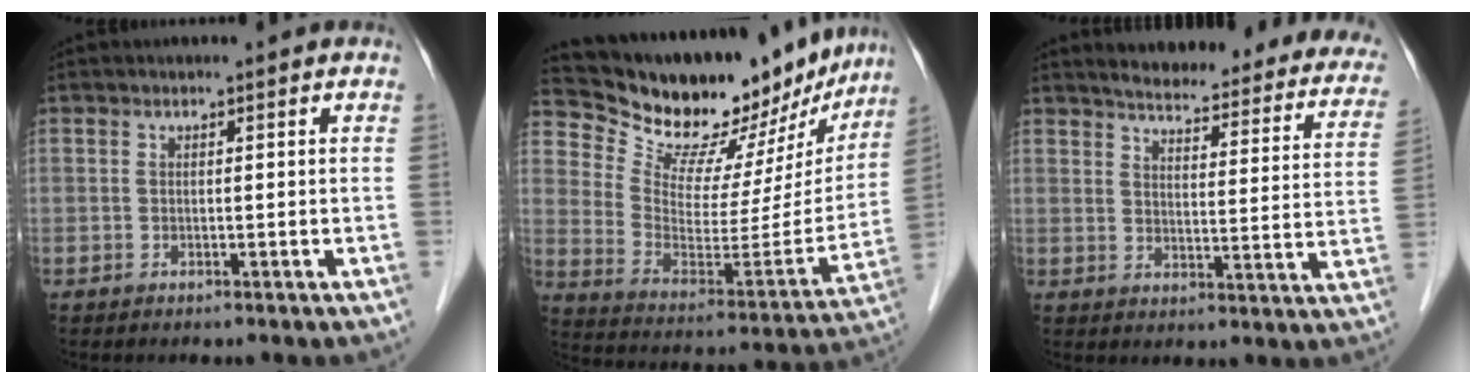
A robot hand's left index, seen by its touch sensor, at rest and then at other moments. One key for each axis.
{"total": 23.4, "fx": 20.9, "fy": 7.4, "fz": 7.5, "tx": -0.109, "ty": -0.040, "tz": 0.296}
{"total": 25.1, "fx": 22.4, "fy": 5.3, "fz": 10.0, "tx": -0.112, "ty": -0.048, "tz": 0.250}